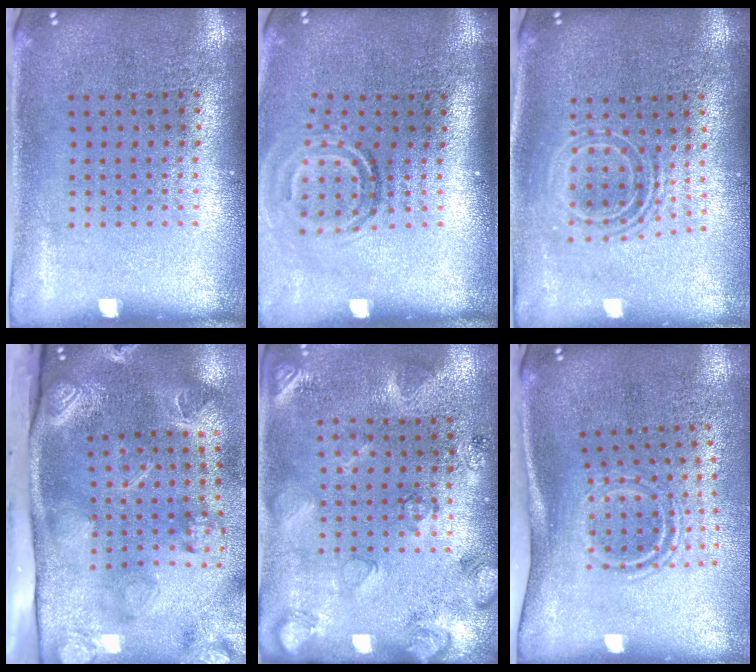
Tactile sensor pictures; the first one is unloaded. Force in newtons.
{"total": 1.8, "press": 1.2, "slide": 1.4}
{"total": 1.7, "press": 1.3, "slide": 1.1}
{"total": 4.5, "press": 3.3, "slide": 3.2}
{"total": 2.3, "press": 1.8, "slide": 1.4}
{"total": 1.9, "press": 1.1, "slide": 1.5}